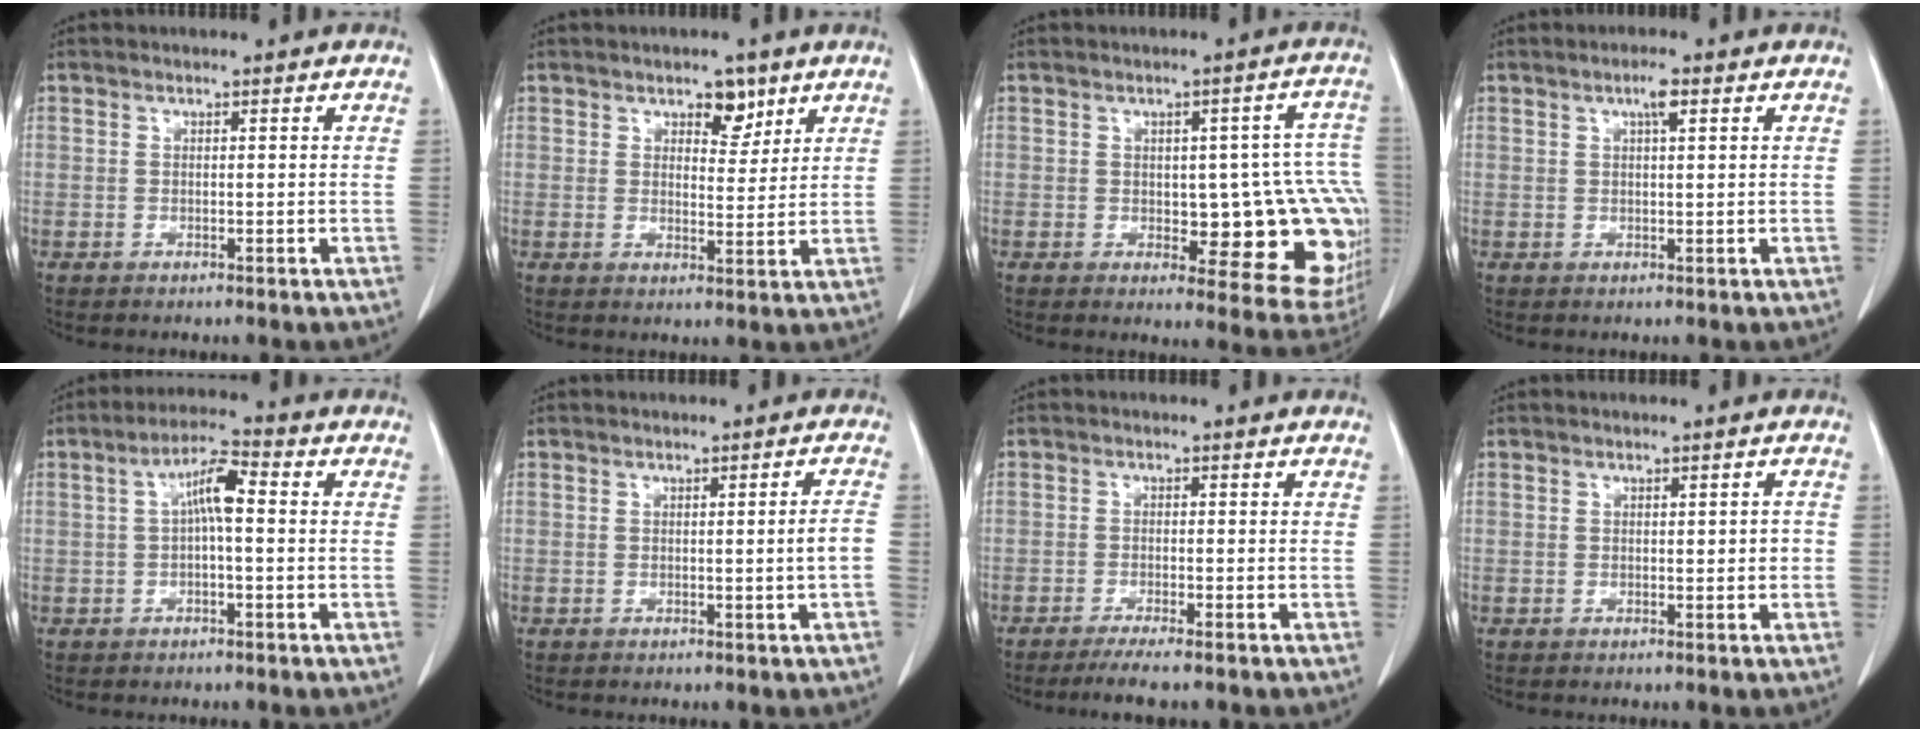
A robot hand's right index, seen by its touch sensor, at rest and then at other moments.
{"total": 4.2, "force": [2.8, 2.1, 2.4], "torque": [-0.030, -0.002, 0.041]}
{"total": 17.0, "force": [-1.9, 6.0, 15.8], "torque": [-0.120, 0.021, -0.005]}
{"total": 2.3, "force": [1.1, 0.3, 2.0], "torque": [-0.038, 0.002, 0.016]}
{"total": 5.6, "force": [0.5, 1.2, 5.4], "torque": [-0.102, 0.019, 0.005]}
{"total": 2.5, "force": [-0.5, -0.5, 2.4], "torque": [-0.034, -0.003, -0.007]}
{"total": 4.2, "force": [-3.4, -0.2, 2.4], "torque": [-0.039, -0.009, -0.056]}
{"total": 1.4, "force": [-0.1, 0.7, 1.3], "torque": [-0.014, 0.001, 0.000]}